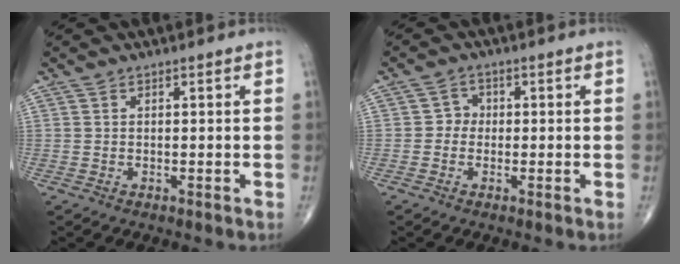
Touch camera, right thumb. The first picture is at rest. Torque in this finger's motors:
{"motor_torque": [-0.56, 0.24, -0.12, 0.14, -0.02]}